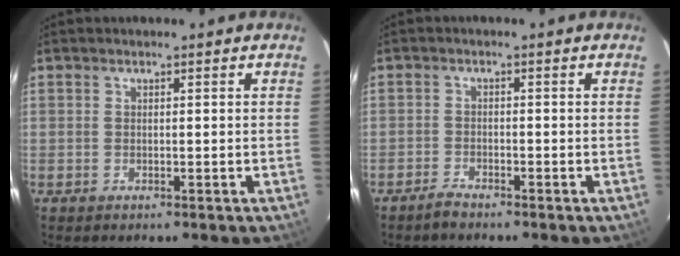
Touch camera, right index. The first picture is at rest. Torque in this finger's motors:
{"motor_torque": [0.07, -0.08, 0.00, -0.01]}